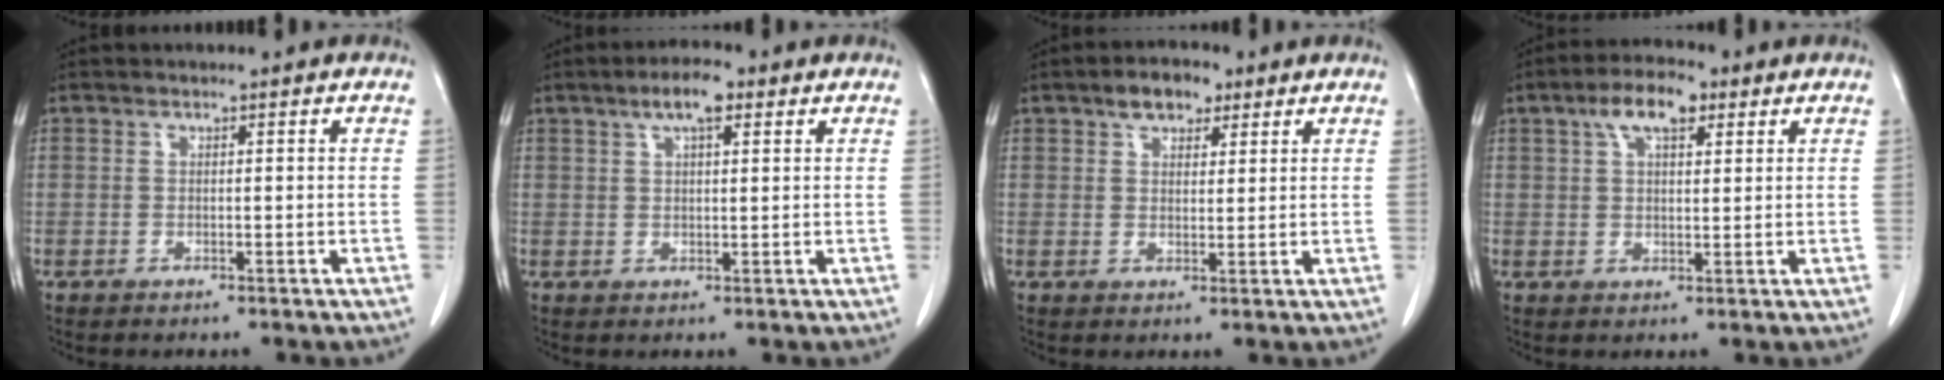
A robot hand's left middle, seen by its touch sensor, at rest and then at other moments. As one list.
[{"total": 4.6, "force": [2.6, 1.3, 3.6], "torque": [-0.068, 0.010, 0.042]}, {"total": 4.6, "force": [2.9, 2.5, 2.6], "torque": [-0.042, 0.014, 0.048]}, {"total": 6.2, "force": [3.2, 2.5, 4.6], "torque": [-0.089, 0.019, 0.054]}]